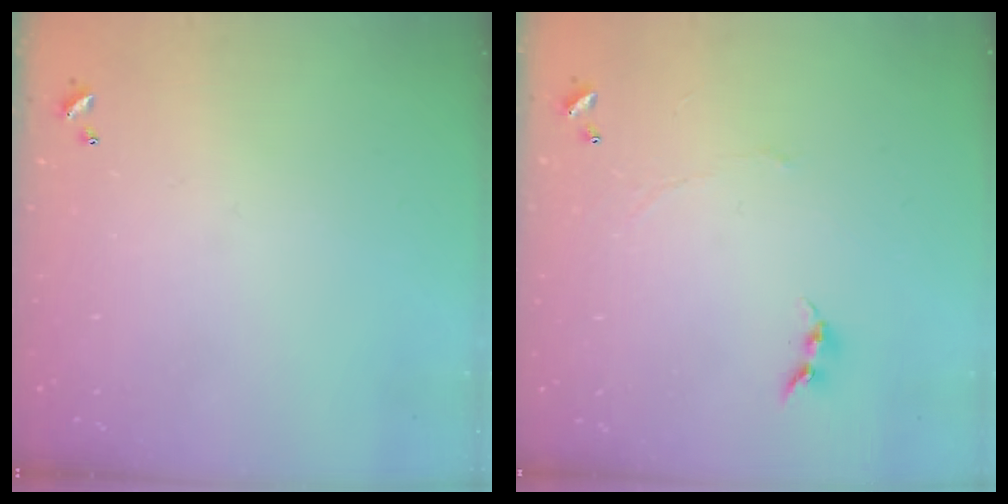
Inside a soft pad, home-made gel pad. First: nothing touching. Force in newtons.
{"total": 0.7, "press": 0.4, "slide": 0.6}